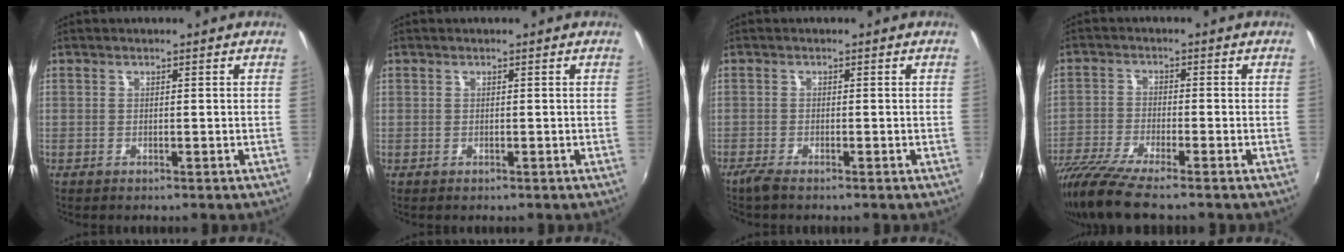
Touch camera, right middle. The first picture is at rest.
{"total": 0.0}
{"total": 2.1, "force": [-1.7, 0.0, 1.3], "torque": [-0.032, -0.006, -0.036]}
{"total": 10.1, "force": [-8.4, 0.5, 5.7], "torque": [-0.135, -0.036, -0.156]}